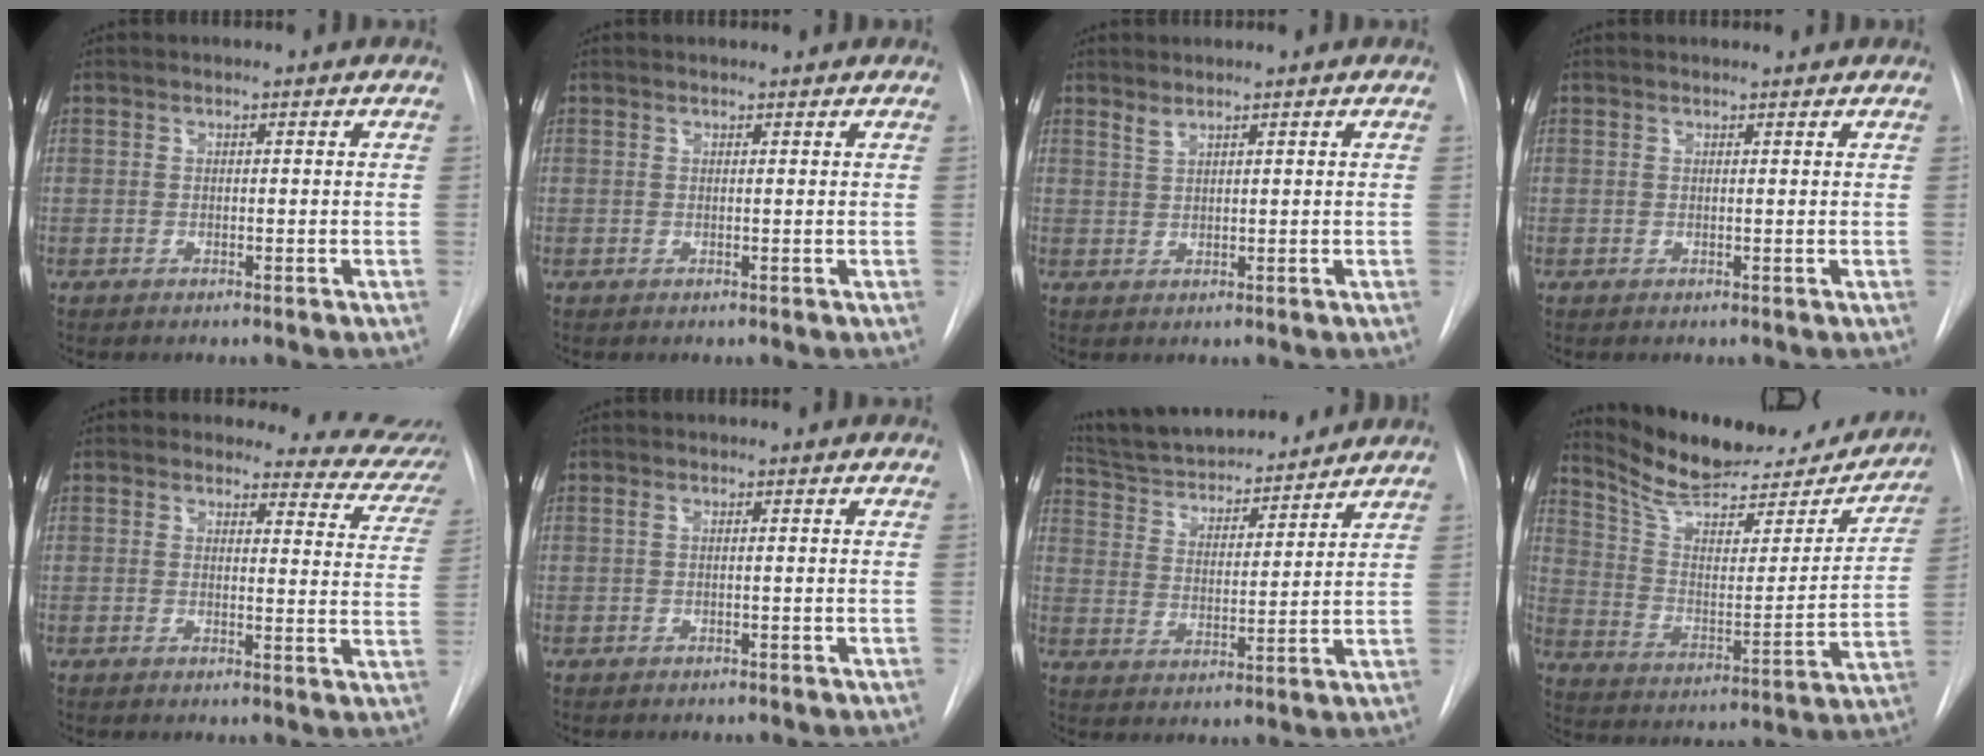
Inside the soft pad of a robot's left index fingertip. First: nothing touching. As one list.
[{"total": 1.3, "force": [1.3, 0.1, 0.0], "torque": [-0.004, 0.005, 0.019]}, {"total": 1.4, "force": [1.2, 0.0, 0.6], "torque": [-0.013, -0.001, 0.028]}, {"total": 1.7, "force": [1.7, 0.1, 0.1], "torque": [-0.004, 0.007, 0.024]}, {"total": 11.1, "force": [10.5, 3.5, 0.7], "torque": [0.038, -0.065, 0.078]}, {"total": 0.6, "force": [0.0, 0.0, 0.6], "torque": [-0.016, 0.005, 0.002]}, {"total": 17.2, "force": [15.9, 3.2, 5.8], "torque": [-0.094, 0.015, 0.260]}, {"total": 22.7, "force": [20.7, 5.7, 7.5], "torque": [-0.108, -0.027, 0.301]}]